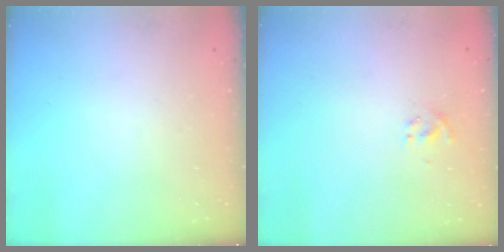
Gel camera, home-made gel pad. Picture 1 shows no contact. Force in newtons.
{"total": 2.5, "press": 2.4, "slide": 0.8}